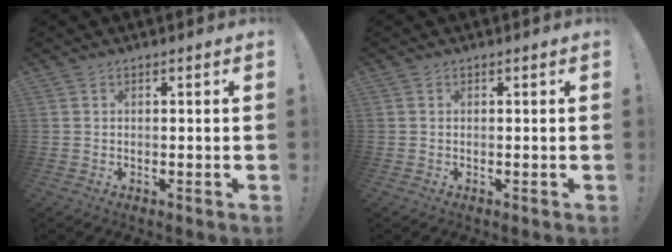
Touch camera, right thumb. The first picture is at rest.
{"total": 0.0}